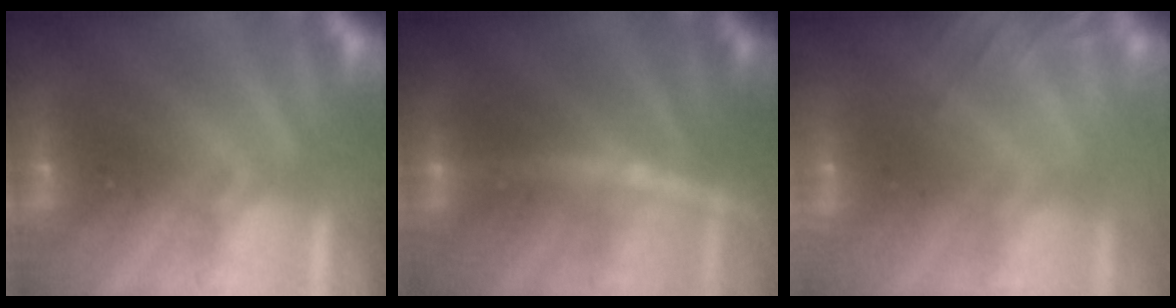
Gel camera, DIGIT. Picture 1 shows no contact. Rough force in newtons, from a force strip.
{"total": 2.8}
{"total": 5.7}